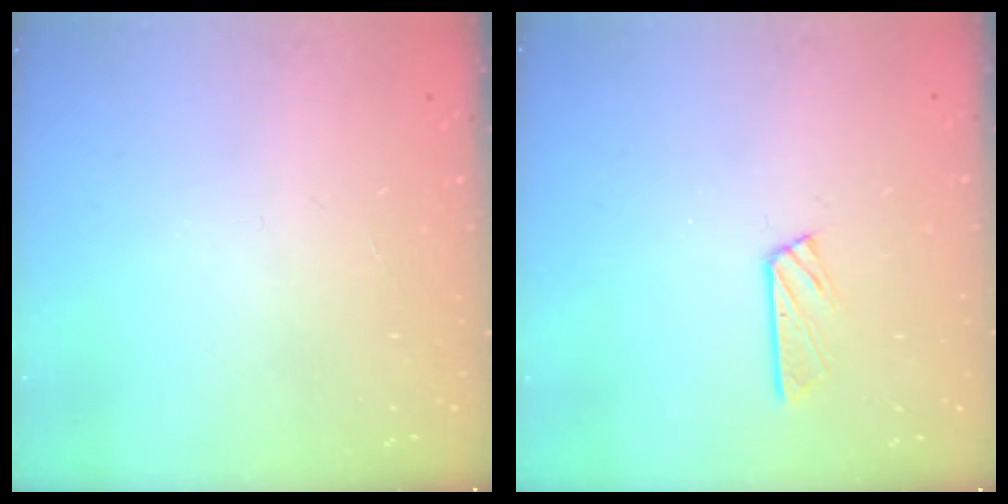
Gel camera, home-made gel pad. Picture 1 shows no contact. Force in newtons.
{"total": 4.4, "press": 4.4, "slide": 0.4}